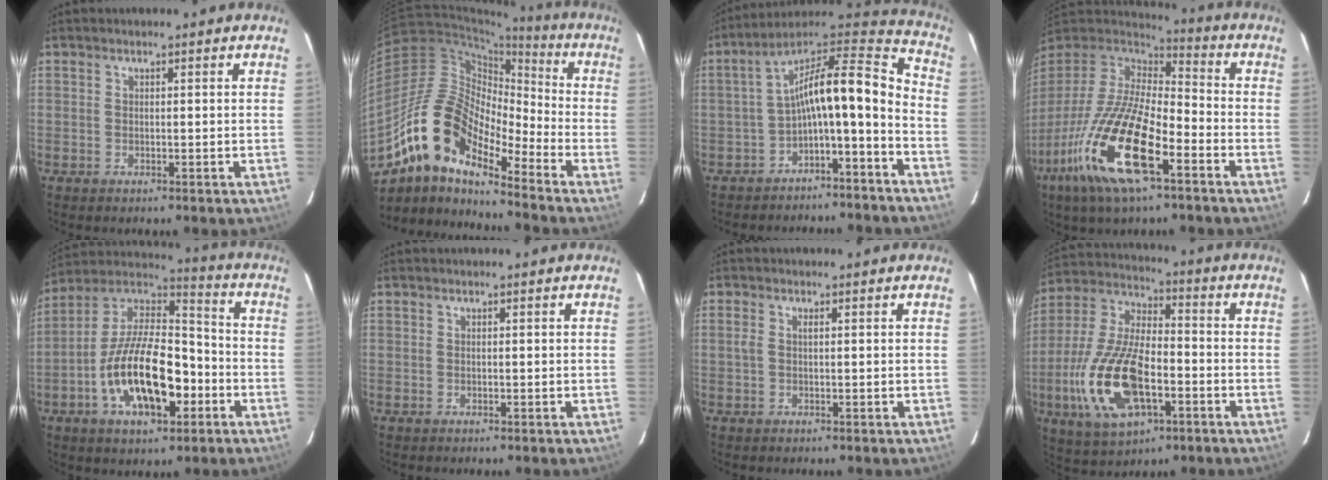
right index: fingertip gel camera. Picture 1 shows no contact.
{"total": 15.9, "force": [-11.4, 5.6, 9.6], "torque": [-0.160, 0.004, -0.231]}
{"total": 16.2, "force": [-6.4, 4.5, 14.1], "torque": [-0.245, 0.037, -0.111]}
{"total": 22.7, "force": [-11.5, 7.1, 18.3], "torque": [-0.373, -0.052, -0.224]}
{"total": 19.7, "force": [-6.7, 9.2, 16.1], "torque": [-0.306, 0.004, -0.115]}
{"total": 0.0}
{"total": 1.4, "force": [0.2, 0.6, 1.2], "torque": [-0.028, 0.002, 0.003]}
{"total": 19.9, "force": [-6.3, 9.2, 16.5], "torque": [-0.359, -0.011, -0.111]}